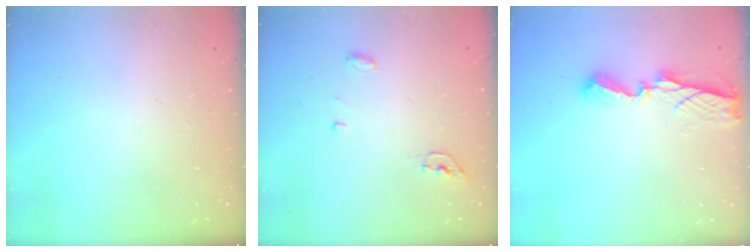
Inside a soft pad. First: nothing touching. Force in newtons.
{"total": 4.4, "press": 4.3, "slide": 0.8}
{"total": 7.5, "press": 7.5, "slide": 0.5}